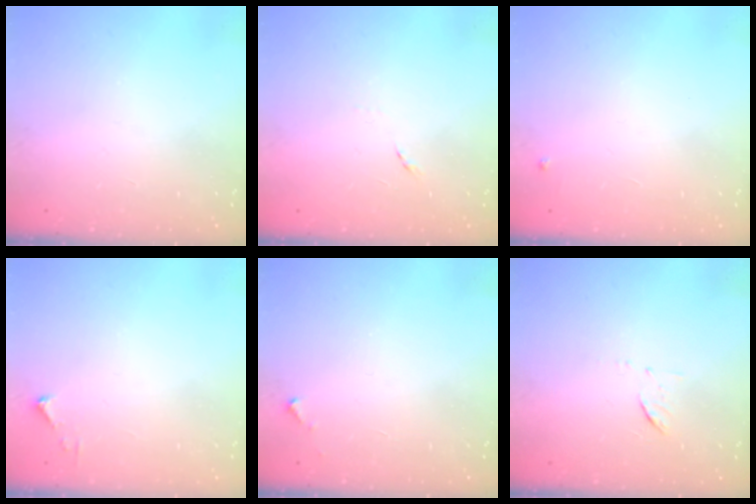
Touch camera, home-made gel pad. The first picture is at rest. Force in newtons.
{"total": 5.7, "press": 5.6, "slide": 0.6}
{"total": 3.0, "press": 3.0, "slide": 0.5}
{"total": 2.7, "press": 2.7, "slide": 0.3}
{"total": 2.8, "press": 2.8, "slide": 0.1}
{"total": 6.0, "press": 6.0, "slide": 0.4}